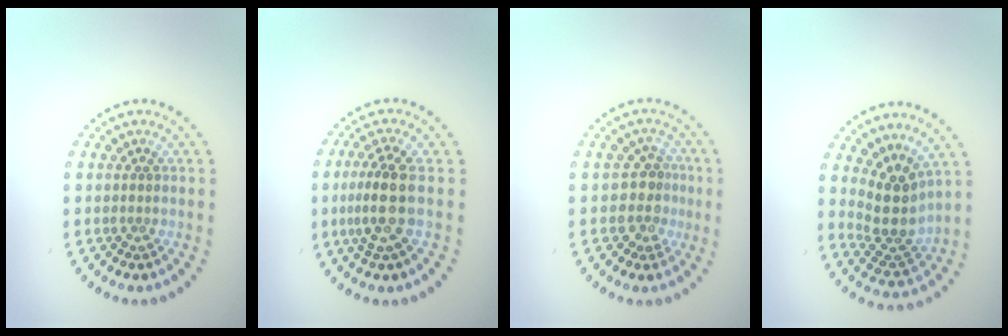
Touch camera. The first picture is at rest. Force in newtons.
{"total": 3.4, "press": 2.8, "slide": 2.0}
{"total": 2.6, "press": 2.0, "slide": 1.6}
{"total": 3.8, "press": 2.9, "slide": 2.5}